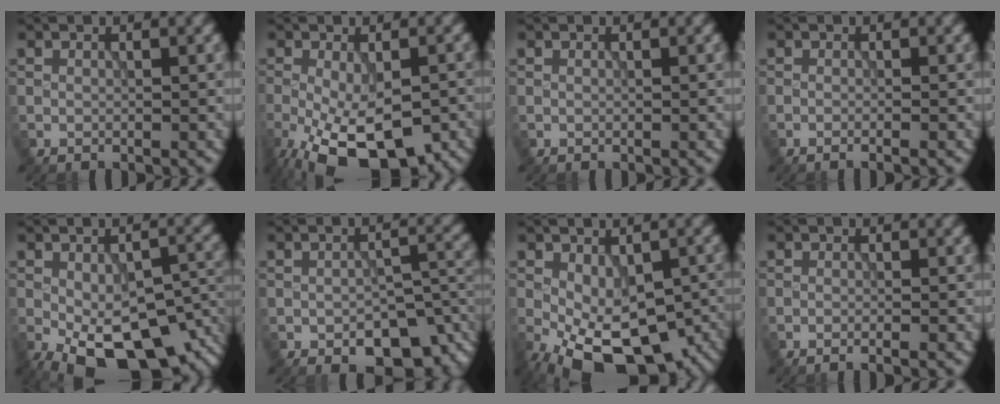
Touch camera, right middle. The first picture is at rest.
{"total": 12.0, "force": [-5.6, 5.1, 9.2], "torque": [-0.175, -0.043, -0.082]}
{"total": 0.0}
{"total": 1.3, "force": [-0.5, 0.4, 1.1], "torque": [-0.008, -0.006, -0.019]}
{"total": 13.3, "force": [-5.9, 6.1, 10.2], "torque": [-0.169, -0.030, -0.084]}
{"total": 6.8, "force": [-3.6, 3.2, 4.8], "torque": [-0.060, -0.009, -0.045]}
{"total": 12.2, "force": [-5.2, 6.4, 9.0], "torque": [-0.157, -0.037, -0.067]}
{"total": 1.5, "force": [-0.8, 0.4, 1.3], "torque": [-0.009, -0.003, -0.024]}